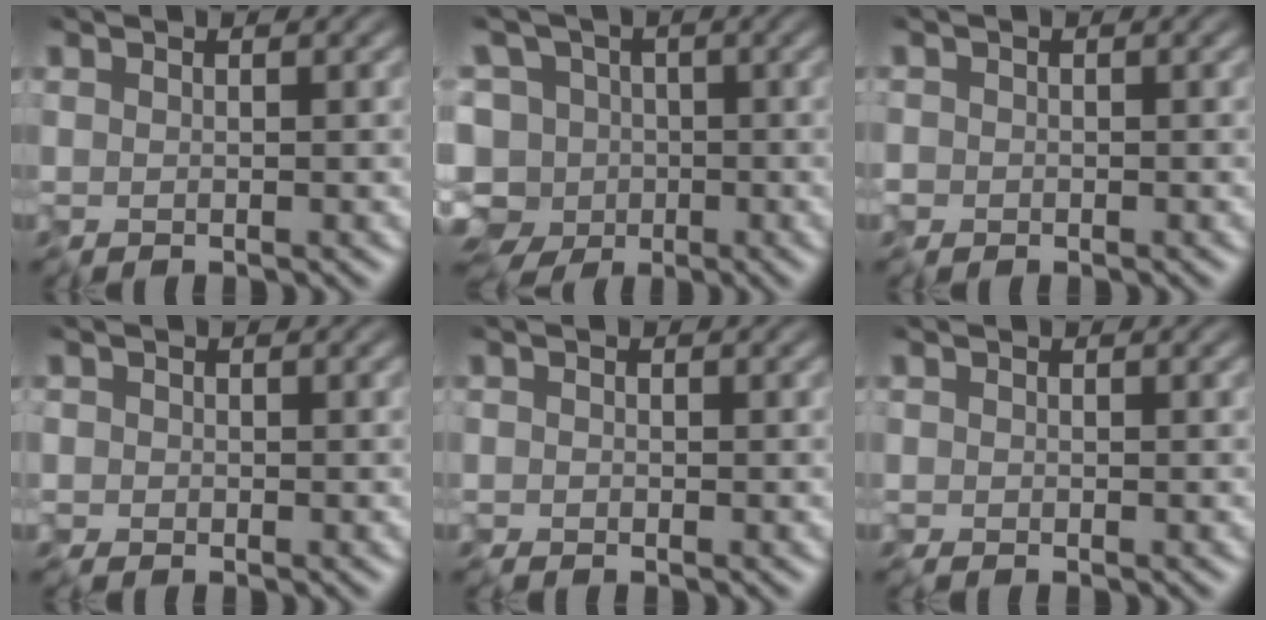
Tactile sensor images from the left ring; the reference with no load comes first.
{"total": 9.5, "force": [-4.5, 7.5, 3.7], "torque": [-0.046, 0.009, -0.099]}
{"total": 0.8, "force": [-0.4, 0.7, -0.1], "torque": [-0.001, -0.003, -0.009]}
{"total": 1.0, "force": [-0.6, 0.8, -0.1], "torque": [0.005, -0.006, -0.014]}
{"total": 0.9, "force": [-0.7, 0.4, -0.1], "torque": [0.006, -0.004, -0.017]}
{"total": 0.6, "force": [-0.5, 0.3, -0.2], "torque": [0.006, -0.002, -0.009]}